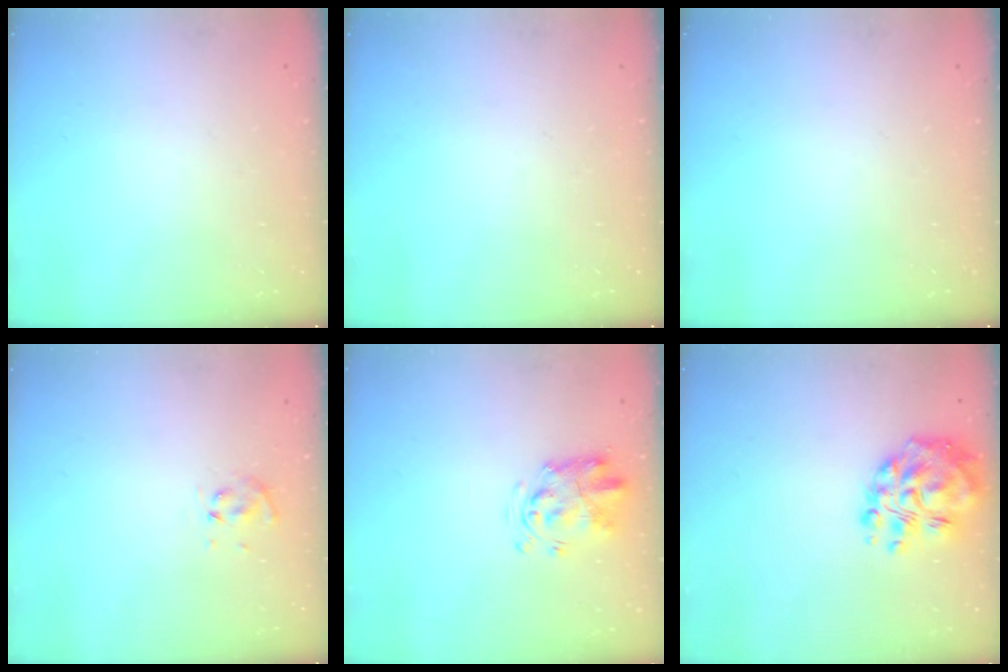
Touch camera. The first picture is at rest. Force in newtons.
{"total": 0.0}
{"total": 0.0}
{"total": 5.0, "press": 4.8, "slide": 1.2}
{"total": 3.1, "press": 3.0, "slide": 0.6}
{"total": 12.7, "press": 12.1, "slide": 3.6}